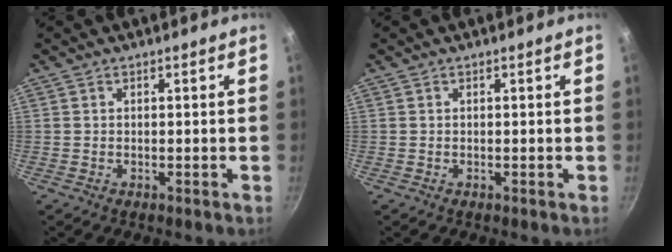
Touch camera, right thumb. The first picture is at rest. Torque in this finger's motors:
{"motor_torque": [-0.16, -0.16, 0.07, 0.09, 0.00]}